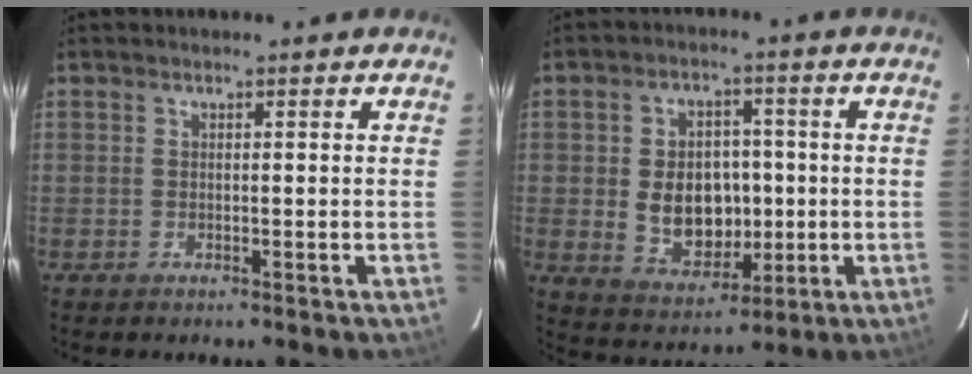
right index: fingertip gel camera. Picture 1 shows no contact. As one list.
[{"total": 10.8, "force": [-0.7, 8.2, 7.0], "torque": [-0.144, 0.005, 0.010]}]